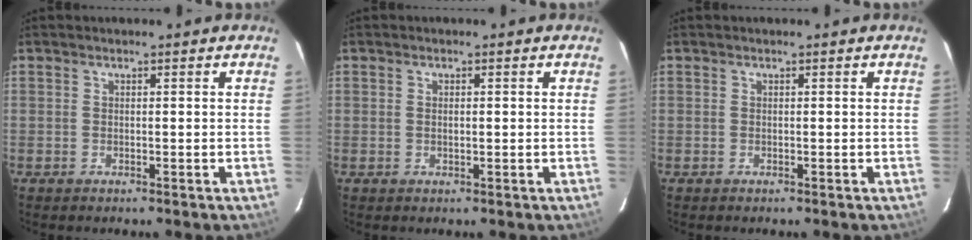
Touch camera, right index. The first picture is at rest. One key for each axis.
{"total": 1.0, "fx": 0.1, "fy": 0.5, "fz": 0.8, "tx": -0.015, "ty": 0.001, "tz": 0.001}
{"total": 0.0}